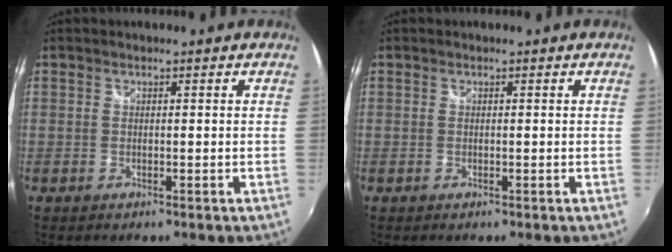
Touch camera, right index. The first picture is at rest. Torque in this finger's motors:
{"motor_torque": [-0.03, 0.00, 0.00, 0.00]}